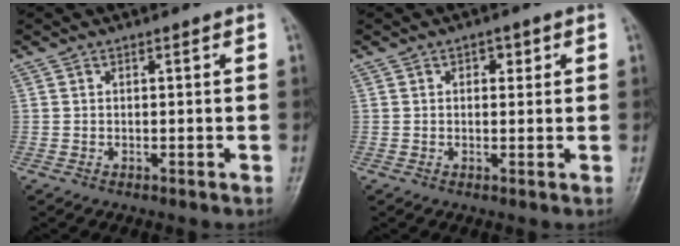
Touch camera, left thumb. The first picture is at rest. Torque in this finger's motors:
{"motor_torque": [-0.09, 0.00, 0.16, 0.30, 0.00]}